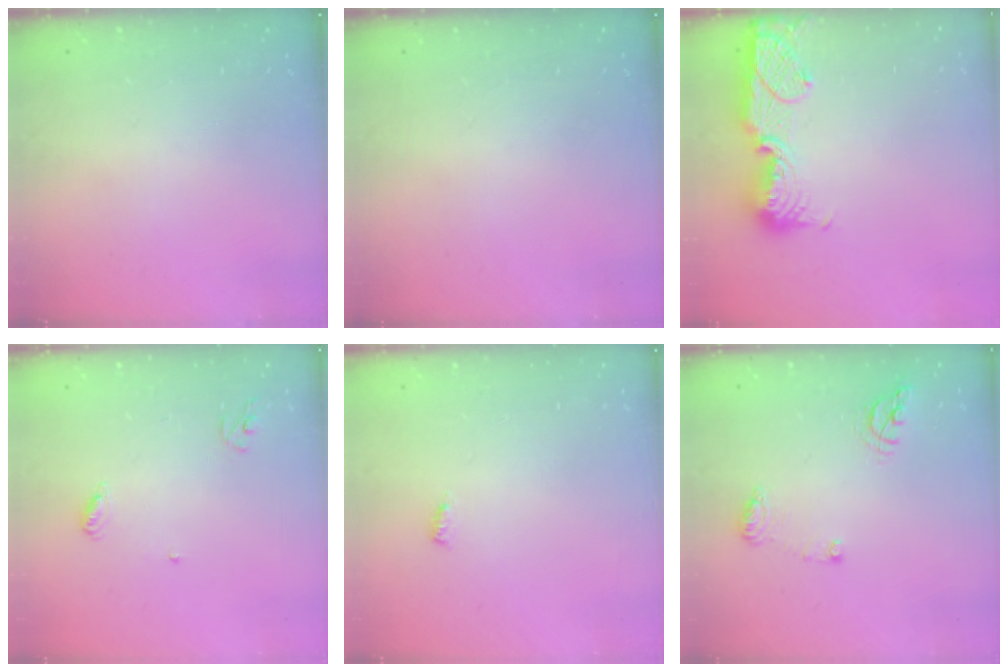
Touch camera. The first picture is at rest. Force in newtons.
{"total": 0.0}
{"total": 13.9, "press": 13.8, "slide": 1.2}
{"total": 4.9, "press": 4.9, "slide": 0.4}
{"total": 3.4, "press": 3.4, "slide": 0.3}
{"total": 8.1, "press": 8.1, "slide": 0.4}